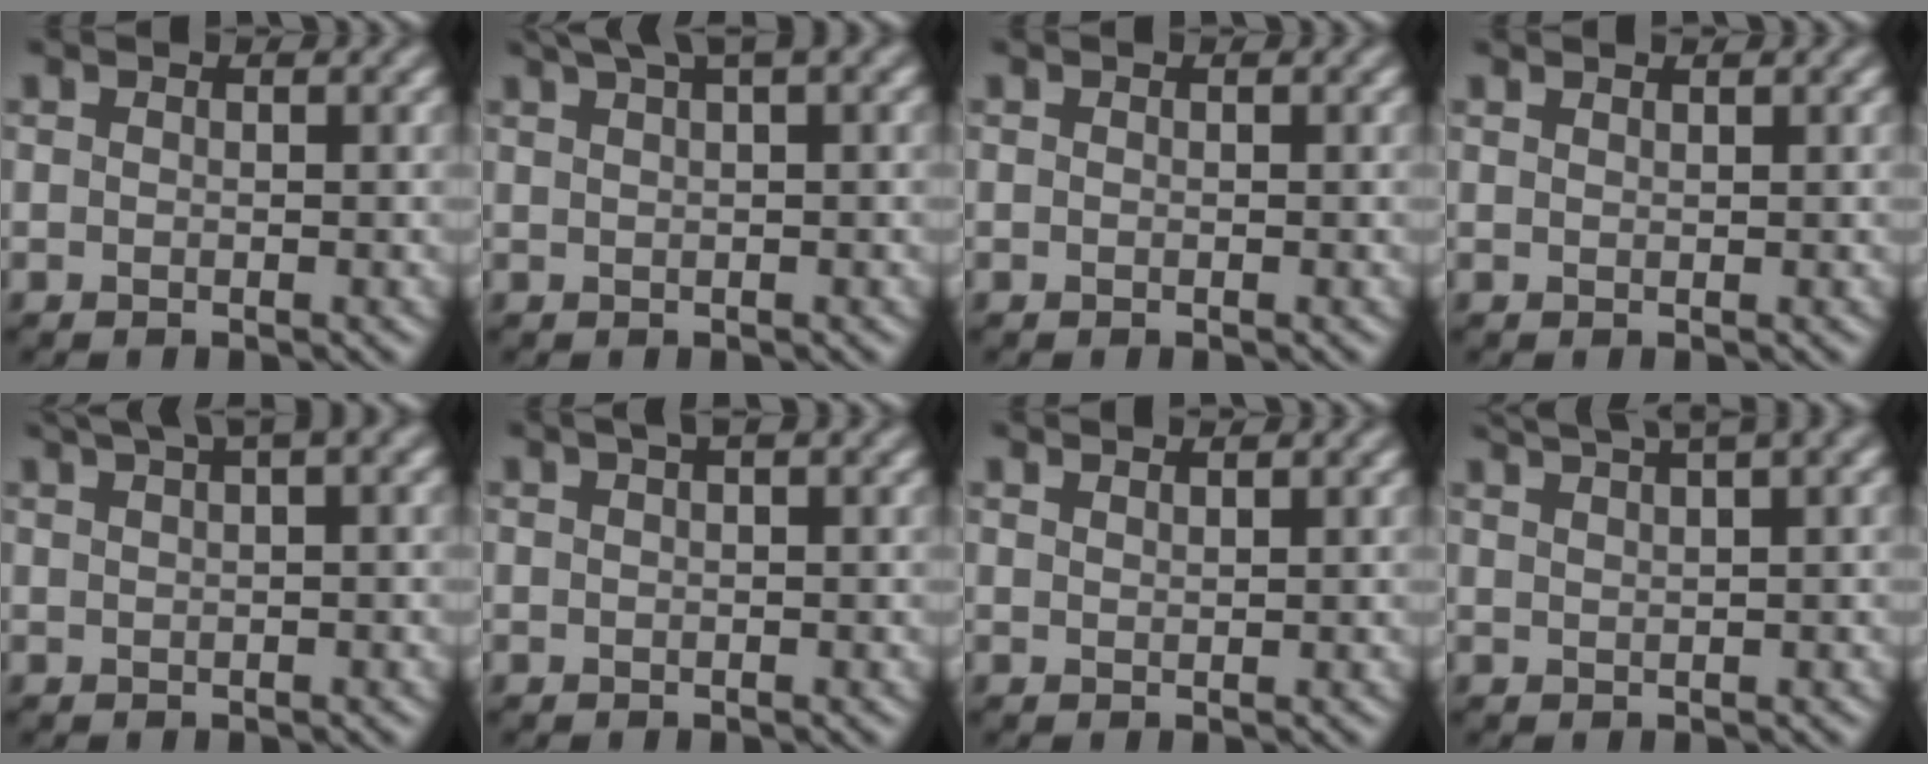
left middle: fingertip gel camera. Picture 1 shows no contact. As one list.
[{"total": 3.2, "force": [2.4, 0.2, 2.2], "torque": [-0.042, 0.015, 0.042]}, {"total": 0.0}, {"total": 1.3, "force": [1.2, 0.1, 0.3], "torque": [-0.007, 0.002, 0.012]}, {"total": 4.7, "force": [3.2, 1.1, 3.3], "torque": [-0.054, 0.022, 0.047]}, {"total": 1.3, "force": [0.7, 0.0, 1.1], "torque": [-0.020, 0.003, 0.014]}, {"total": 1.9, "force": [1.8, 0.2, 0.5], "torque": [-0.014, 0.012, 0.017]}, {"total": 5.2, "force": [4.1, 0.6, 3.0], "torque": [-0.048, 0.024, 0.059]}]